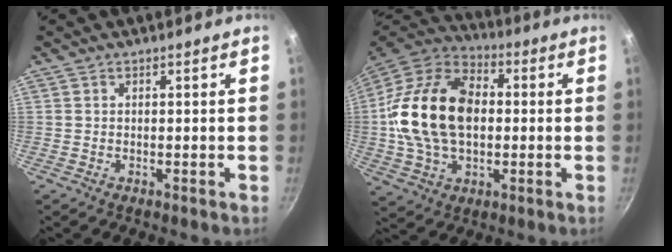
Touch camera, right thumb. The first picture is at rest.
{"total": 22.4, "force": [0.7, 15.0, 16.7], "torque": [-0.292, 0.030, 0.004]}